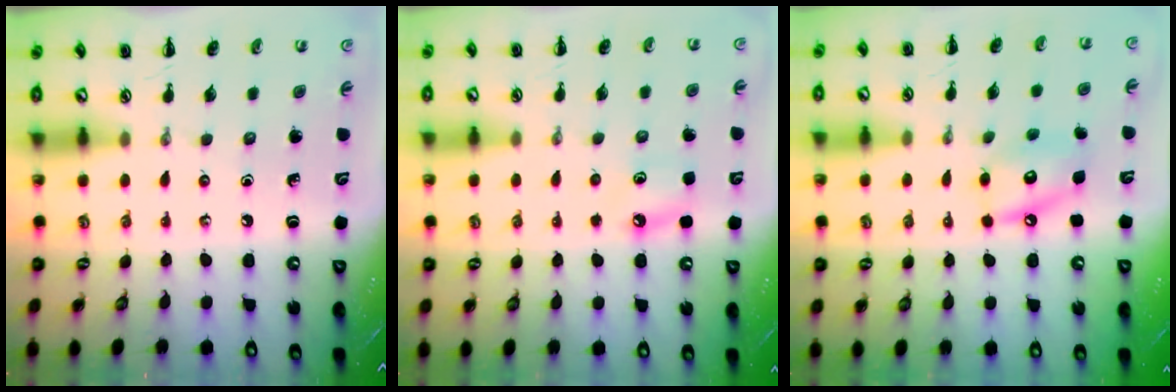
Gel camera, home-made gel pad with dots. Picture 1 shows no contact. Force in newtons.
{"total": 5.9, "press": 5.6, "slide": 1.9}
{"total": 11.1, "press": 10.9, "slide": 1.8}